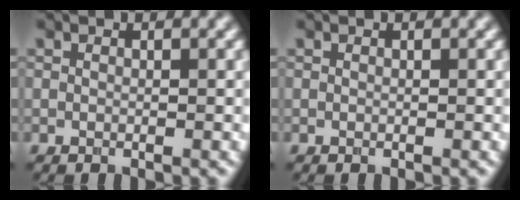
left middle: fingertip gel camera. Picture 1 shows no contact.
{"total": 0.0}